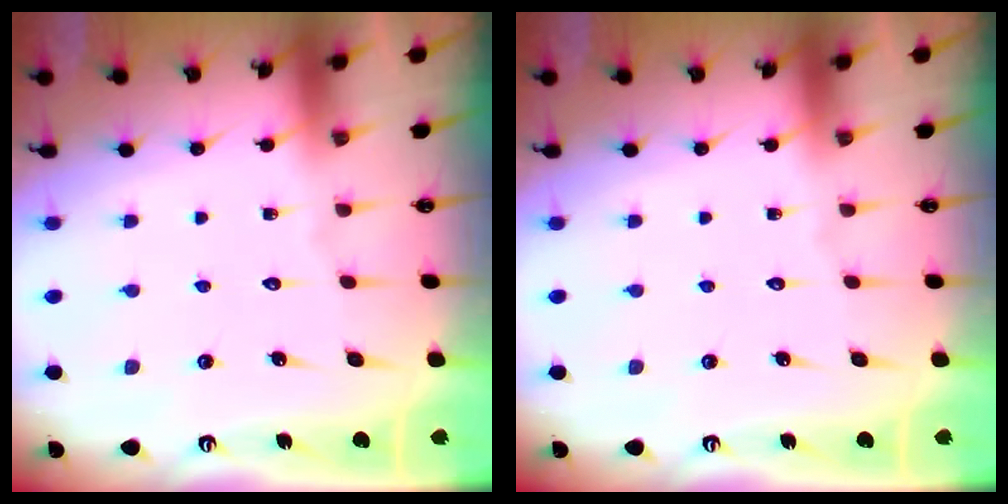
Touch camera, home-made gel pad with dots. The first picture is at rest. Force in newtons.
{"total": 0.0}